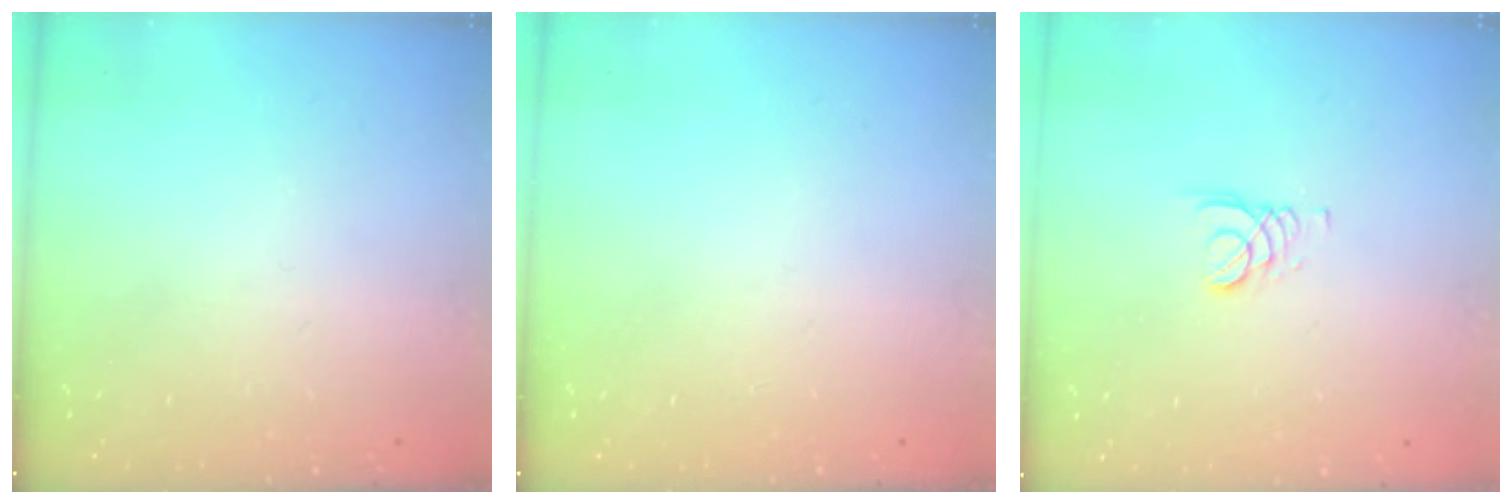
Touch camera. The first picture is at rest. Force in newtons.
{"total": 0.0}
{"total": 2.1, "press": 2.1, "slide": 0.1}